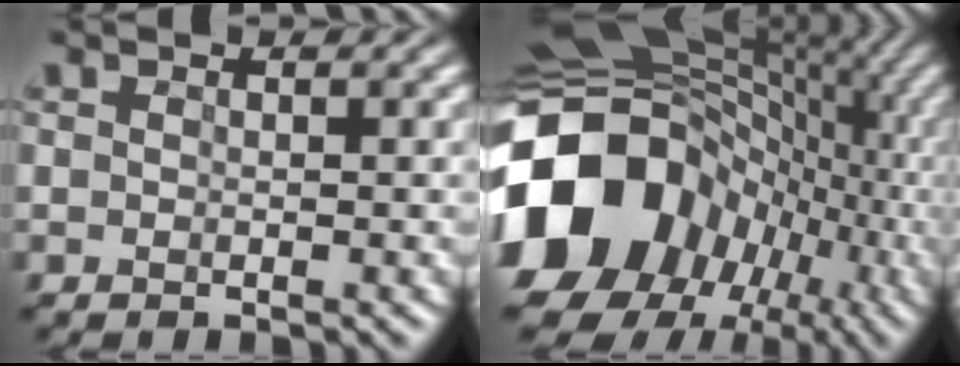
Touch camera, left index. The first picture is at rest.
{"total": 18.4, "force": [-1.8, 15.6, 9.6], "torque": [-0.230, -0.002, -0.014]}